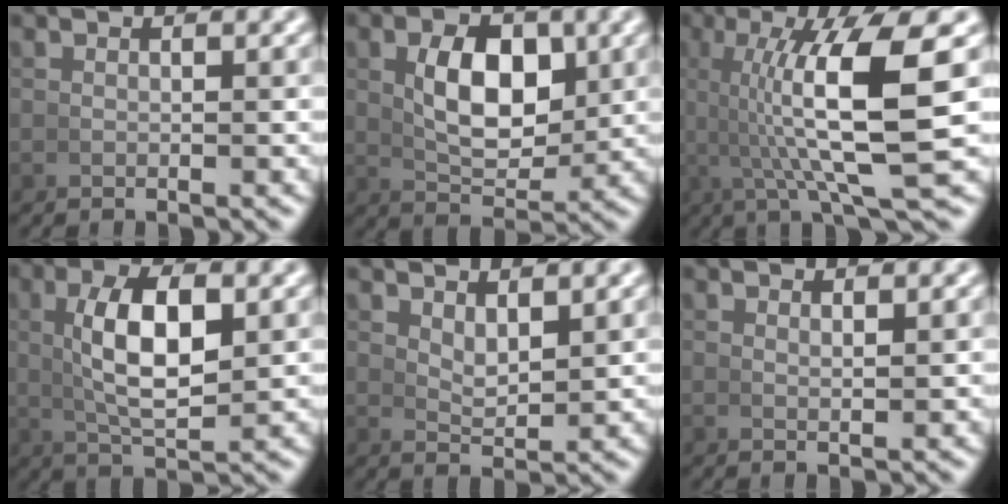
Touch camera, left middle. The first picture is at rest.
{"total": 6.0, "force": [1.2, 3.1, 5.0], "torque": [-0.076, -0.010, 0.028]}
{"total": 9.9, "force": [1.6, 1.5, 9.6], "torque": [-0.171, 0.002, 0.027]}
{"total": 6.5, "force": [0.9, 2.2, 6.0], "torque": [-0.099, -0.002, 0.022]}
{"total": 2.9, "force": [2.4, 0.4, 1.6], "torque": [-0.023, -0.008, 0.045]}
{"total": 0.9, "force": [0.8, -0.1, 0.4], "torque": [-0.002, -0.003, 0.018]}